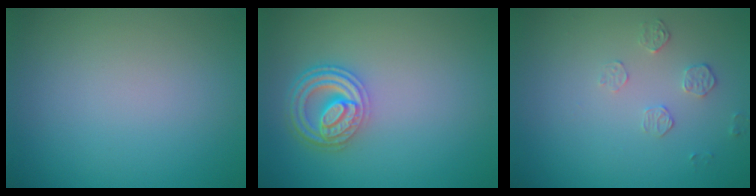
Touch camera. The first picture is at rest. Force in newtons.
{"total": 4.5, "press": 3.7, "slide": 2.5}
{"total": 1.5, "press": 0.8, "slide": 1.3}